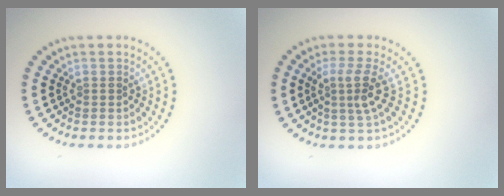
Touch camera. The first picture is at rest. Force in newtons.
{"total": 2.7, "press": 2.0, "slide": 1.9}